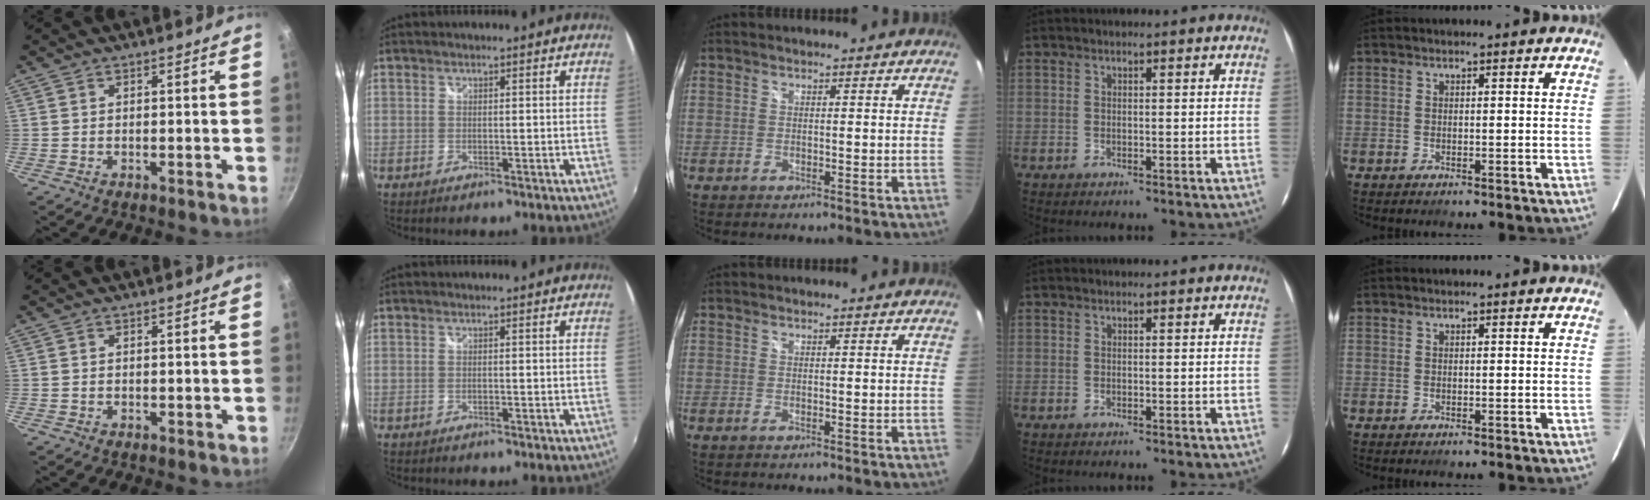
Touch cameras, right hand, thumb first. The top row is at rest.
{}